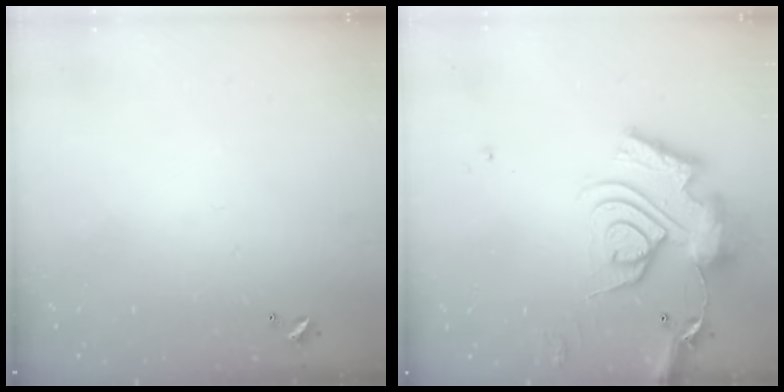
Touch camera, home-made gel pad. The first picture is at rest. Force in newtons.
{"total": 21.9, "press": 21.7, "slide": 2.3}